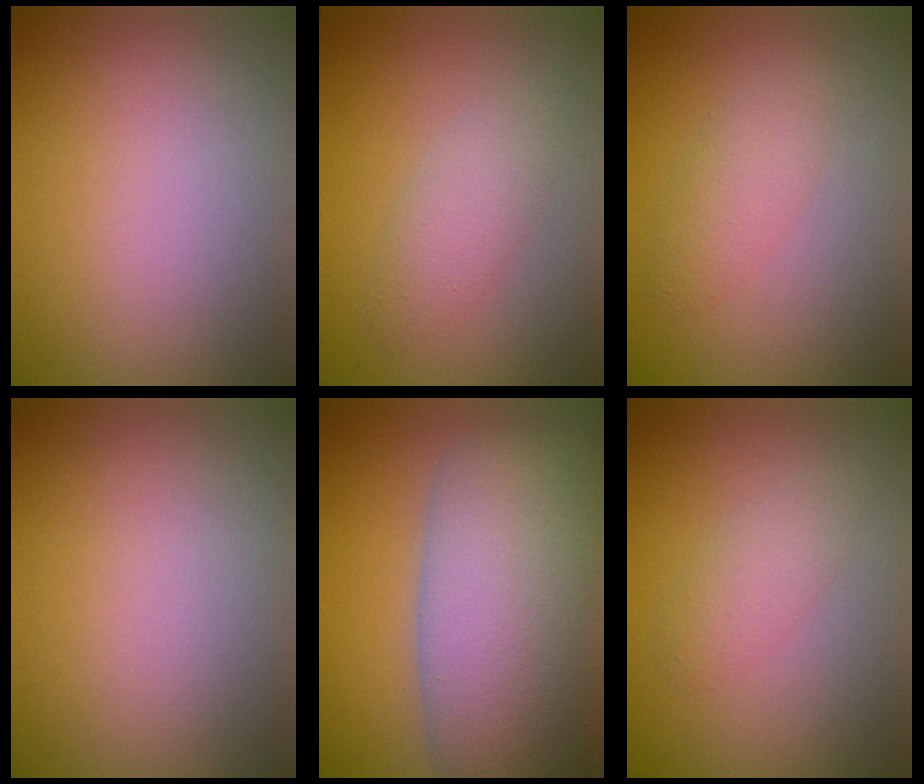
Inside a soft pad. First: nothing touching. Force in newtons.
{"total": 2.2, "press": 2.2, "slide": 0.1}
{"total": 2.0, "press": 2.0, "slide": 0.0}
{"total": 0.0}
{"total": 12.2, "press": 12.1, "slide": 0.7}
{"total": 1.9, "press": 1.9, "slide": 0.2}